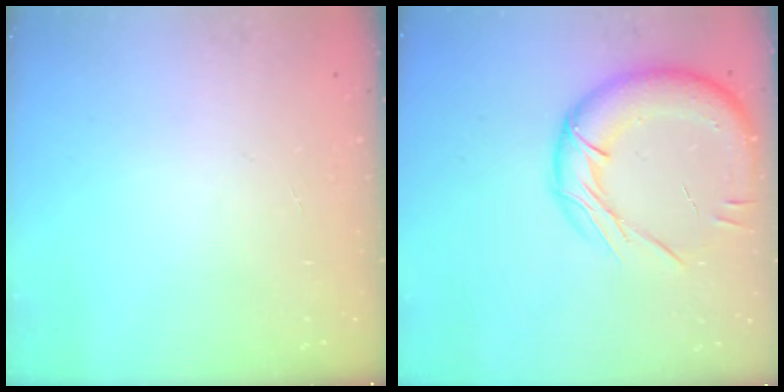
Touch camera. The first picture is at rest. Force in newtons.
{"total": 17.4, "press": 17.2, "slide": 2.7}